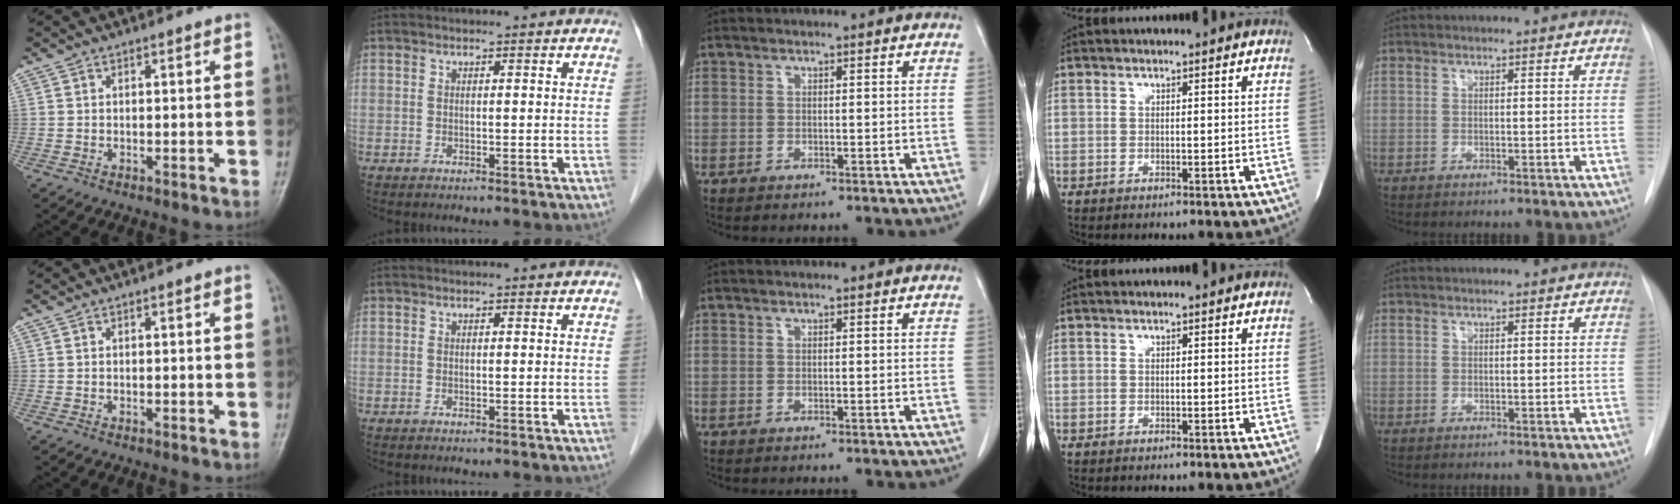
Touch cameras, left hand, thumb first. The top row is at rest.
{}